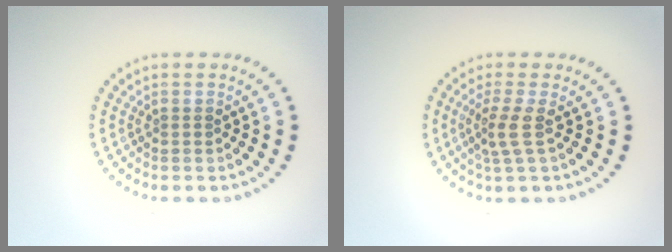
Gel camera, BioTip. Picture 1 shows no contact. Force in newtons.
{"total": 2.4, "press": 1.6, "slide": 1.8}